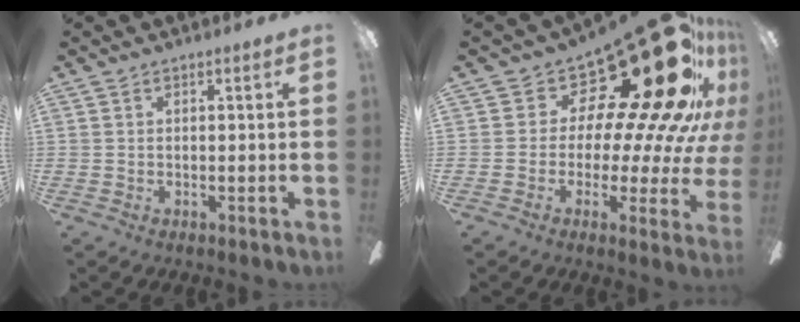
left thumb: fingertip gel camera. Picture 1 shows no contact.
{"total": 26.1, "force": [13.6, 10.2, 19.7], "torque": [-0.270, -0.112, 0.240]}